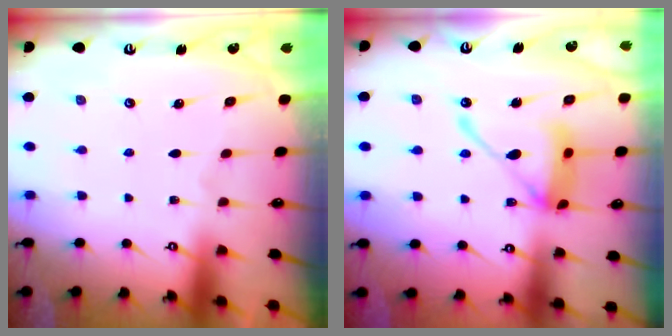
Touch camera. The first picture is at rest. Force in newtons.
{"total": 14.5, "press": 14.4, "slide": 1.6}